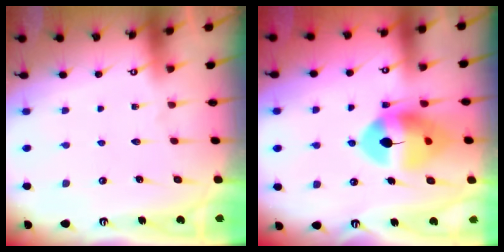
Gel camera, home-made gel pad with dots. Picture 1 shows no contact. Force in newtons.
{"total": 12.5, "press": 12.3, "slide": 2.1}